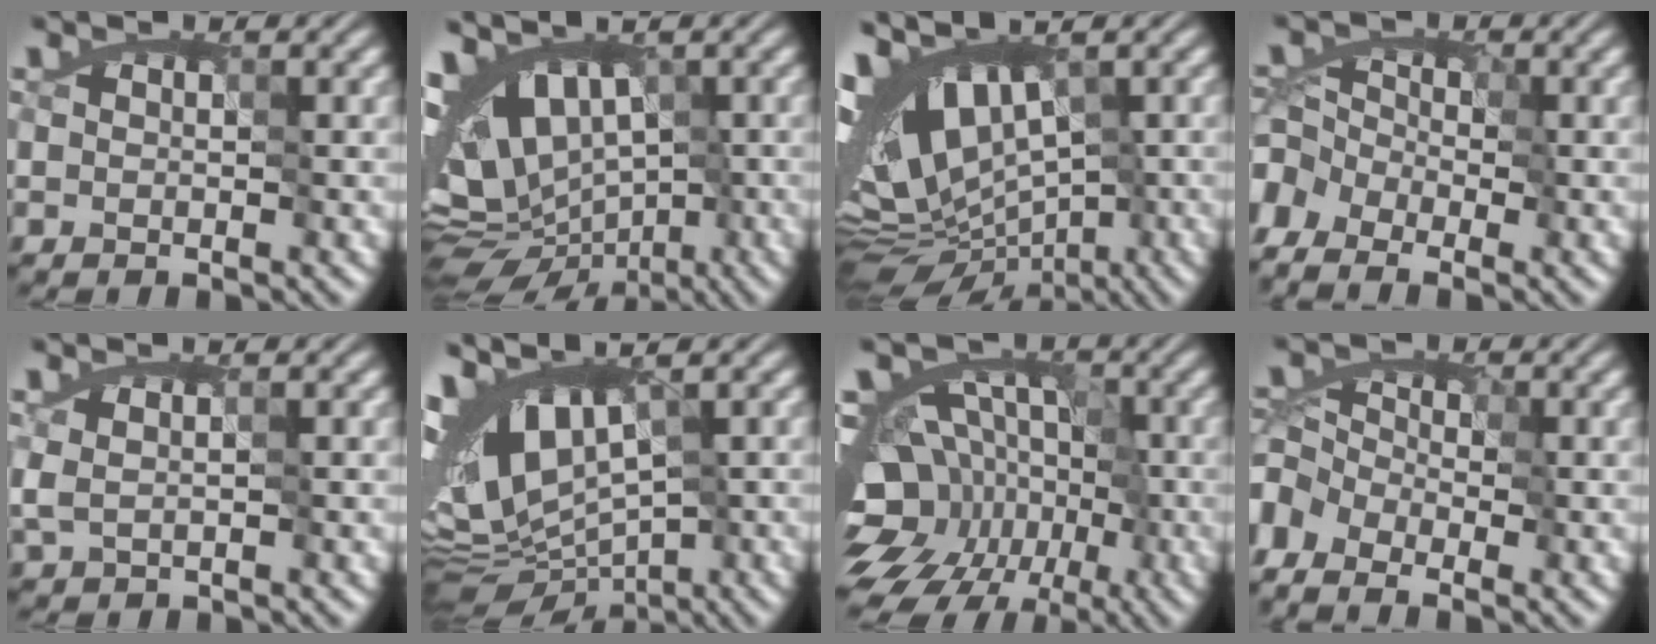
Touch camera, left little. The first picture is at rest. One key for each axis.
{"total": 9.5, "fx": -0.3, "fy": 6.4, "fz": 7.0, "tx": -0.108, "ty": -0.003, "tz": 0.000}
{"total": 11.2, "fx": -0.1, "fy": 6.3, "fz": 9.2, "tx": -0.167, "ty": -0.010, "tz": 0.014}
{"total": 6.8, "fx": -5.2, "fy": 3.7, "fz": 2.4, "tx": -0.039, "ty": 0.009, "tz": -0.107}
{"total": 1.8, "fx": 0.7, "fy": 1.1, "fz": 1.2, "tx": -0.035, "ty": 0.005, "tz": 0.014}
{"total": 8.3, "fx": 0.4, "fy": 4.5, "fz": 7.0, "tx": -0.130, "ty": -0.007, "tz": 0.010}
{"total": 13.1, "fx": -5.5, "fy": 9.9, "fz": 6.7, "tx": -0.105, "ty": -0.004, "tz": -0.098}
{"total": 6.1, "fx": -4.6, "fy": 3.1, "fz": 2.5, "tx": -0.049, "ty": 0.009, "tz": -0.089}